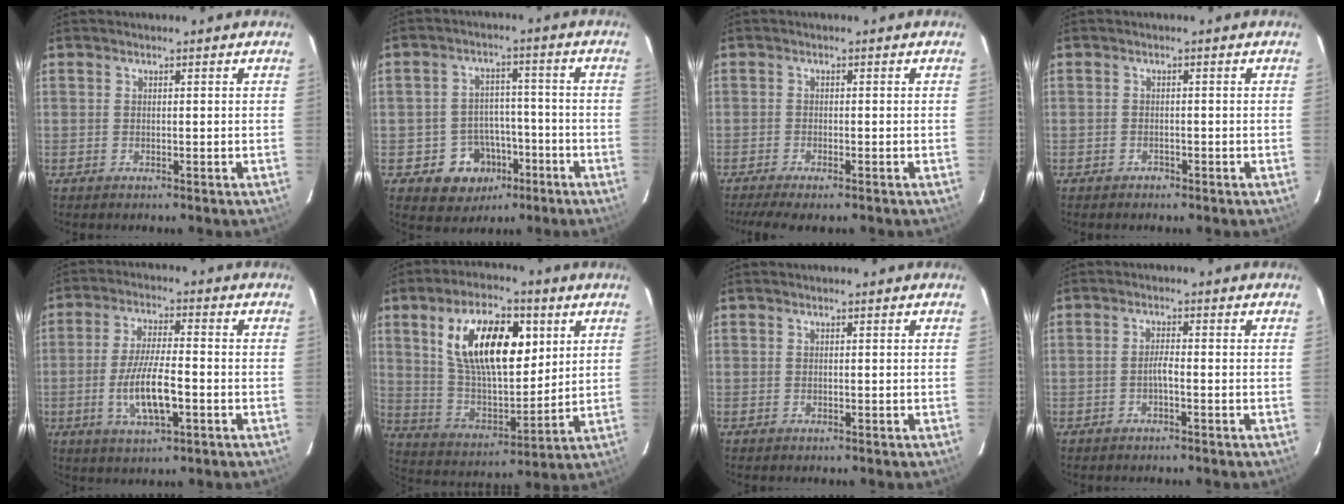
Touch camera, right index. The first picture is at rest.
{"total": 9.1, "force": [-4.5, 7.6, 2.2], "torque": [-0.050, 0.031, -0.046]}
{"total": 5.8, "force": [-4.6, 0.8, 3.5], "torque": [-0.081, -0.021, -0.080]}
{"total": 1.2, "force": [-0.9, 0.8, 0.0], "torque": [-0.001, 0.006, -0.015]}
{"total": 10.0, "force": [-2.9, 2.7, 9.1], "torque": [-0.179, -0.008, -0.050]}
{"total": 19.3, "force": [6.8, 9.4, 15.5], "torque": [-0.271, 0.013, 0.129]}
{"total": 0.0}
{"total": 1.7, "force": [-0.9, 0.1, 1.4], "torque": [-0.028, 0.004, -0.017]}